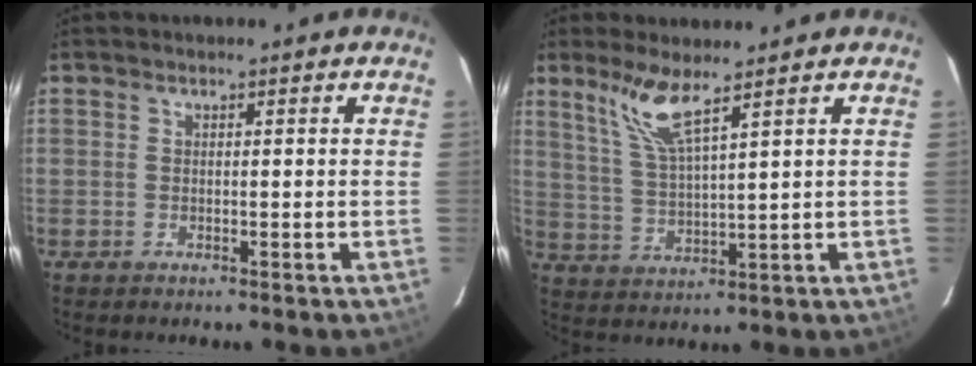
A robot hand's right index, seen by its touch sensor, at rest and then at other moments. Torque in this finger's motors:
{"motor_torque": [0.13, 0.17, 0.31, 0.11]}